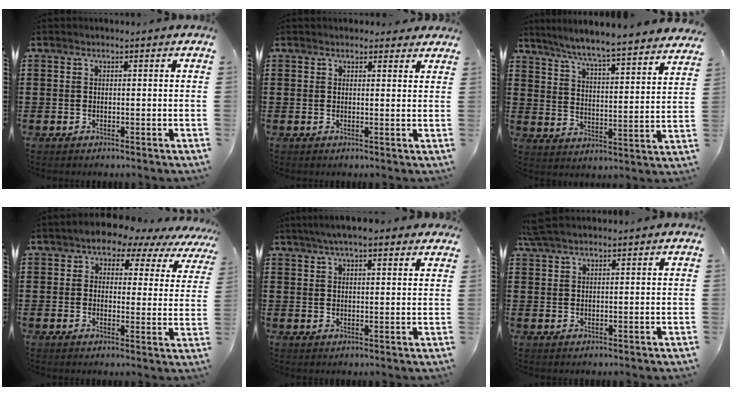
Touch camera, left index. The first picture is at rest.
{"total": 1.7, "force": [1.6, 0.6, 0.2], "torque": [-0.001, 0.002, 0.029]}
{"total": 5.7, "force": [5.3, -0.8, 1.9], "torque": [-0.062, -0.045, 0.084]}
{"total": 4.6, "force": [4.0, 1.9, 1.2], "torque": [-0.041, -0.020, 0.064]}
{"total": 4.9, "force": [3.9, 0.8, 3.0], "torque": [-0.065, 0.001, 0.069]}
{"total": 3.1, "force": [2.6, 0.6, 1.5], "torque": [-0.035, 0.004, 0.051]}